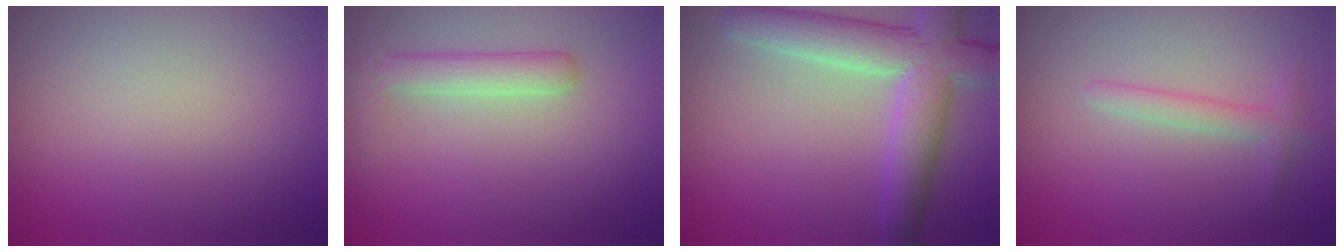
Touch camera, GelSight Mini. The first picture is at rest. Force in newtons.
{"total": 2.8, "press": 2.8, "slide": 0.2}
{"total": 6.9, "press": 6.9, "slide": 0.6}
{"total": 1.6, "press": 1.6, "slide": 0.1}